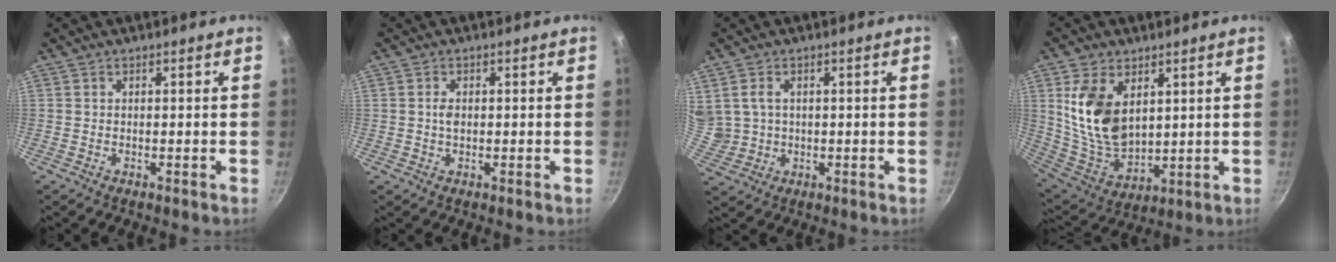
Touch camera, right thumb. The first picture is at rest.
{"total": 1.7, "force": [0.1, 1.1, 1.3], "torque": [-0.021, 0.002, 0.002]}
{"total": 6.8, "force": [1.7, 5.3, 3.9], "torque": [-0.073, -0.004, 0.044]}
{"total": 14.7, "force": [4.4, 9.2, 10.6], "torque": [-0.184, -0.041, 0.101]}